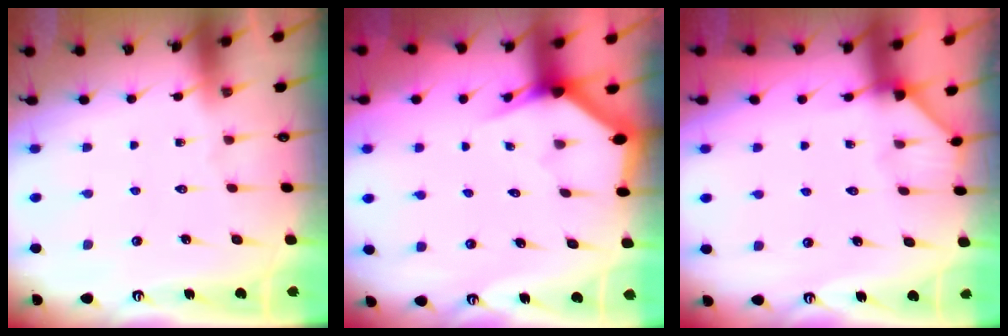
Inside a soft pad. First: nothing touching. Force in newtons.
{"total": 2.7, "press": 2.7, "slide": 0.0}
{"total": 2.0, "press": 2.0, "slide": 0.1}